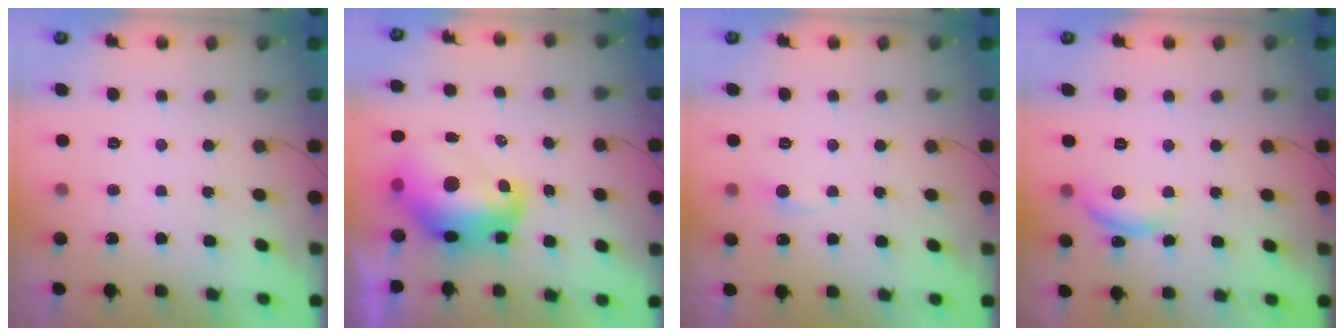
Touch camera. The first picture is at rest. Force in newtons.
{"total": 16.3, "press": 16.2, "slide": 1.6}
{"total": 3.8, "press": 3.8, "slide": 0.4}
{"total": 11.1, "press": 11.1, "slide": 0.8}